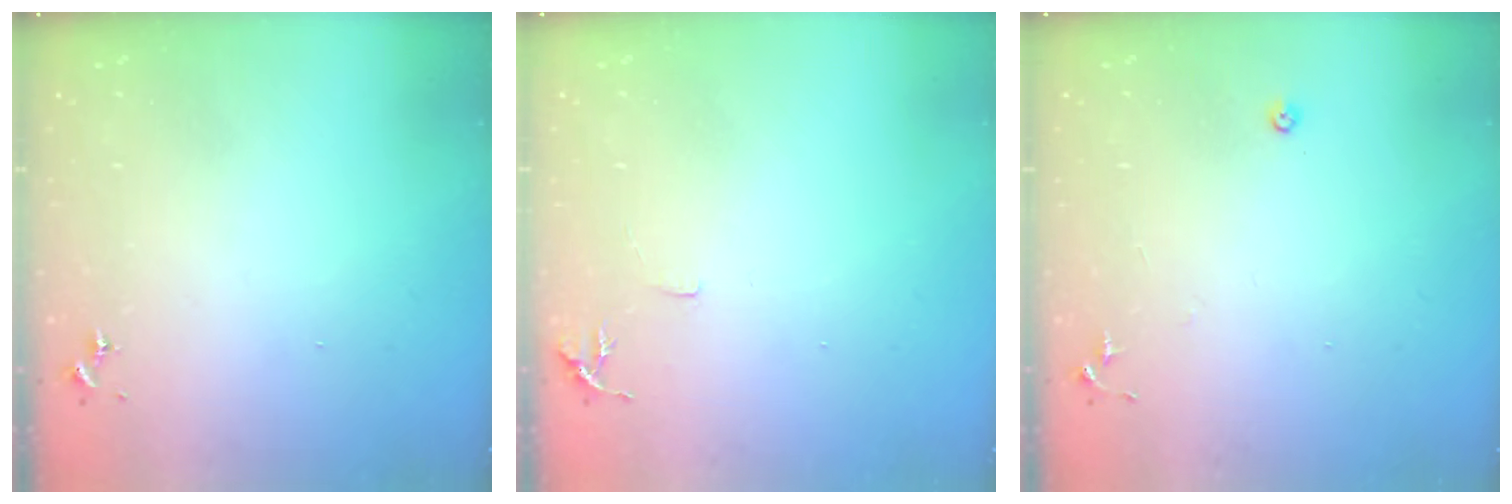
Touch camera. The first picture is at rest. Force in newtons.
{"total": 6.0, "press": 5.9, "slide": 0.7}
{"total": 5.5, "press": 5.5, "slide": 0.5}